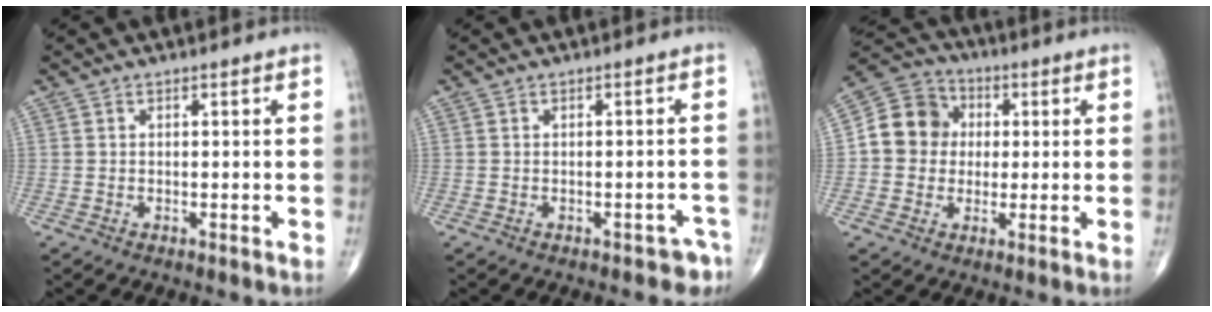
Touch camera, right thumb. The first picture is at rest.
{"total": 3.2, "force": [-2.3, 1.8, 1.2], "torque": [0.000, 0.021, -0.026]}
{"total": 10.6, "force": [0.7, 9.6, 4.5], "torque": [-0.054, 0.020, 0.001]}